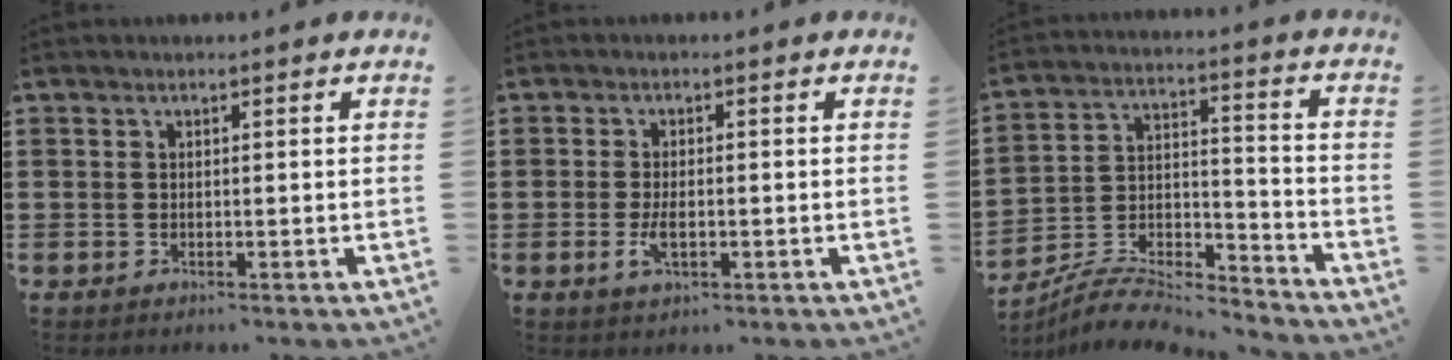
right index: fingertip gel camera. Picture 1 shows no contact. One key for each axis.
{"total": 3.0, "fx": -0.8, "fy": 1.1, "fz": 2.6, "tx": -0.061, "ty": -0.005, "tz": -0.017}
{"total": 7.9, "fx": -7.4, "fy": 1.3, "fz": 2.2, "tx": -0.041, "ty": 0.009, "tz": -0.148}